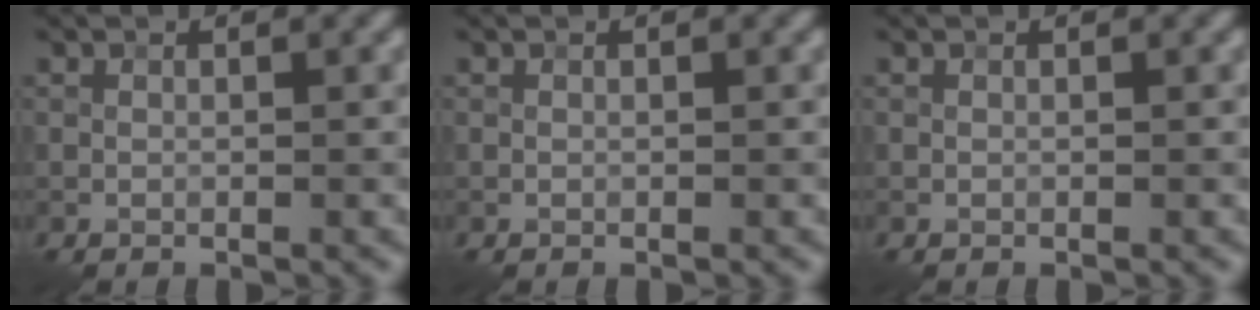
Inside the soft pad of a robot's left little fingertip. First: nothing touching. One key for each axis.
{"total": 0.0}
{"total": 0.0}